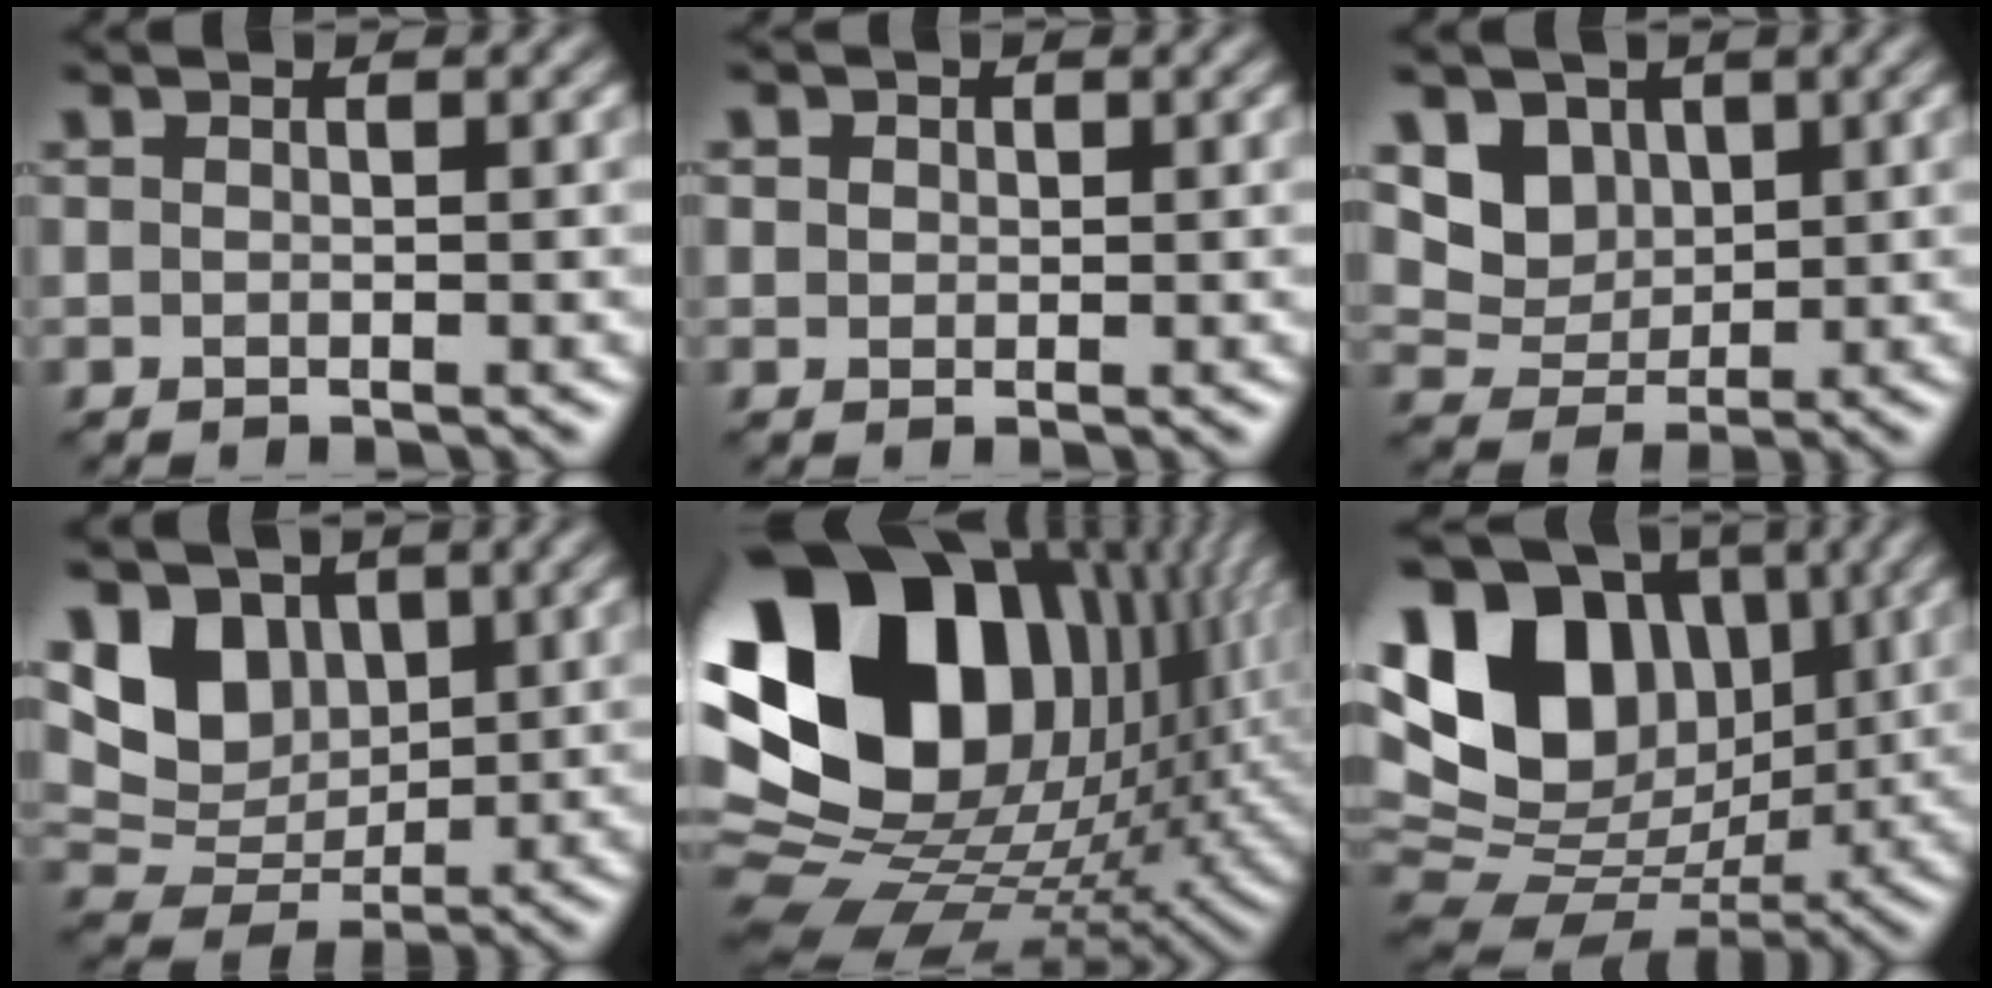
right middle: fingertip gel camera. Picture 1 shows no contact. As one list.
[{"total": 1.6, "force": [0.8, 1.3, 0.5], "torque": [-0.015, 0.001, 0.012]}, {"total": 5.2, "force": [2.3, 4.0, 2.3], "torque": [-0.063, -0.018, 0.050]}, {"total": 6.5, "force": [2.2, 4.9, 3.6], "torque": [-0.078, -0.001, 0.030]}, {"total": 21.0, "force": [4.9, 14.7, 14.2], "torque": [-0.291, -0.003, 0.097]}, {"total": 14.9, "force": [4.3, 10.5, 9.7], "torque": [-0.186, 0.030, 0.067]}]